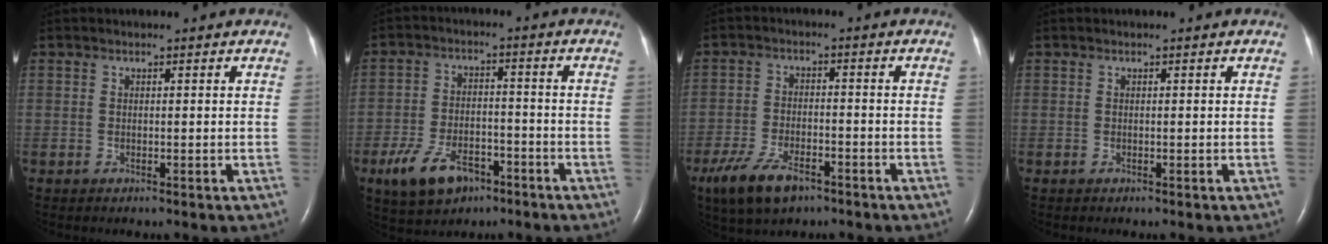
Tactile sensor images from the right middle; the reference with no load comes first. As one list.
[{"total": 9.1, "force": [-5.3, 4.9, 5.6], "torque": [-0.116, -0.001, -0.087]}, {"total": 8.3, "force": [-5.3, 3.4, 5.4], "torque": [-0.114, -0.011, -0.092]}, {"total": 0.0}]